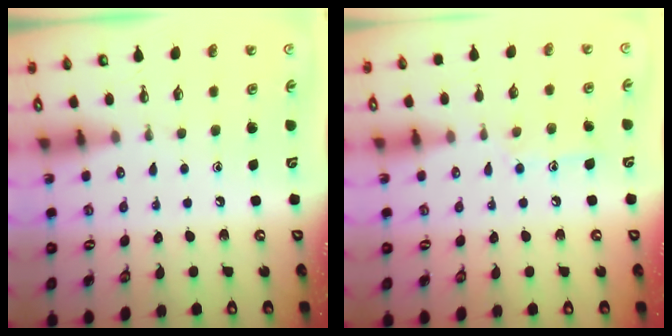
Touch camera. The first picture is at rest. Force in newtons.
{"total": 7.9, "press": 7.9, "slide": 0.6}